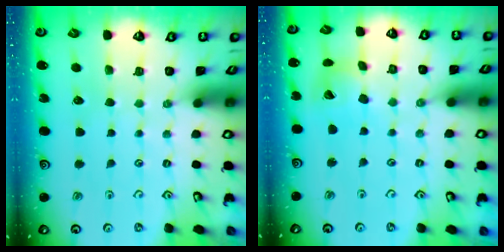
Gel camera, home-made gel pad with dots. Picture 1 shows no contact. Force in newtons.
{"total": 9.5, "press": 9.4, "slide": 1.3}